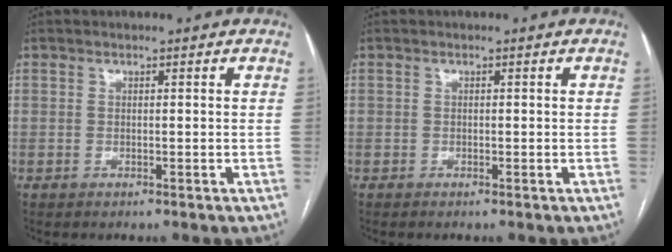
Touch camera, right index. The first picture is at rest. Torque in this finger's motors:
{"motor_torque": [-0.08, -0.06, 0.02, 0.00]}